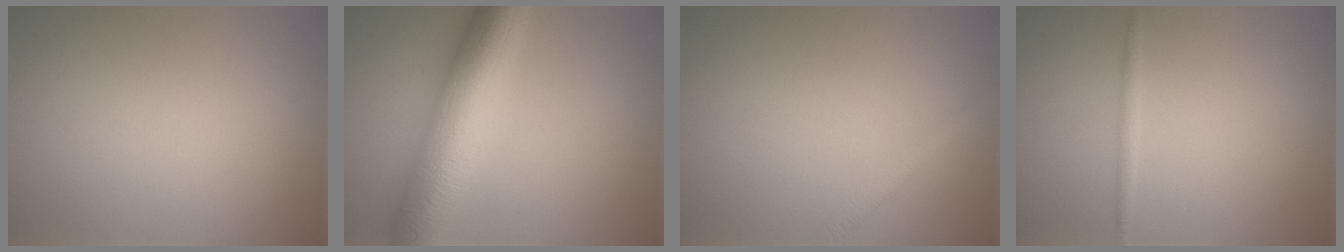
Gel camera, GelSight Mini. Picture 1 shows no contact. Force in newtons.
{"total": 10.0, "press": 10.0, "slide": 0.2}
{"total": 1.6, "press": 1.6, "slide": 0.1}
{"total": 0.9, "press": 0.9, "slide": 0.1}